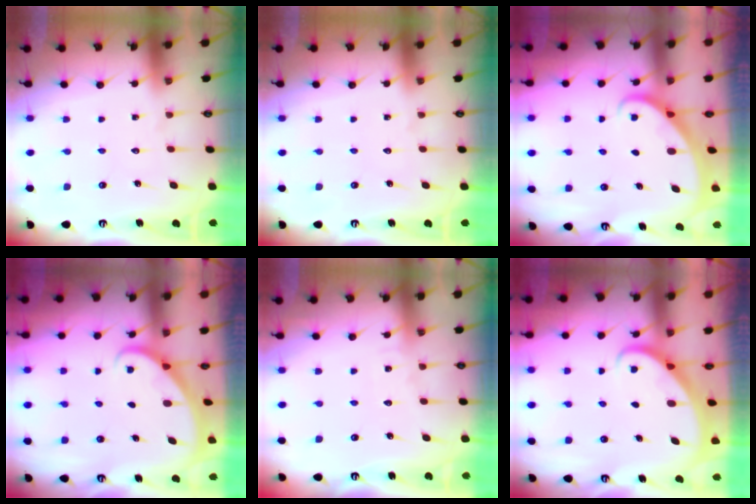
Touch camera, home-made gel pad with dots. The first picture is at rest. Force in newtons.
{"total": 0.0}
{"total": 2.0, "press": 2.0, "slide": 0.0}
{"total": 2.0, "press": 2.0, "slide": 0.1}
{"total": 4.7, "press": 4.7, "slide": 0.4}
{"total": 2.3, "press": 2.3, "slide": 0.3}